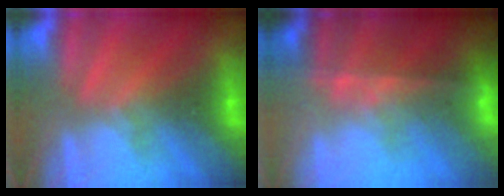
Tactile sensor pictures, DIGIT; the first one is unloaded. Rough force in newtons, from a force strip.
{"total": 7.5}